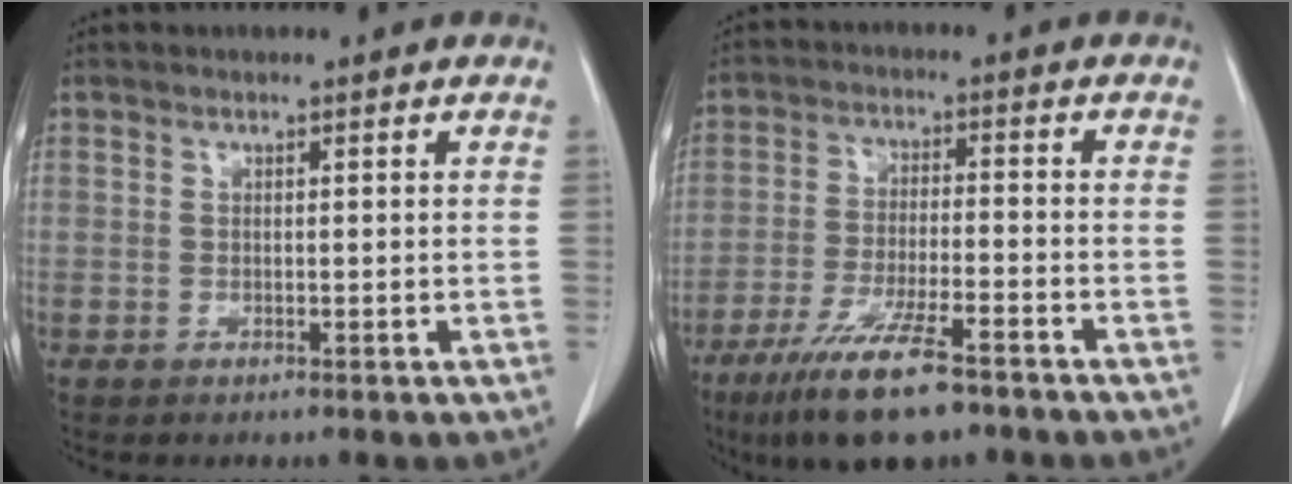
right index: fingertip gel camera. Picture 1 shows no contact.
{"total": 11.8, "force": [-8.2, 2.0, 8.3], "torque": [-0.152, -0.027, -0.140]}